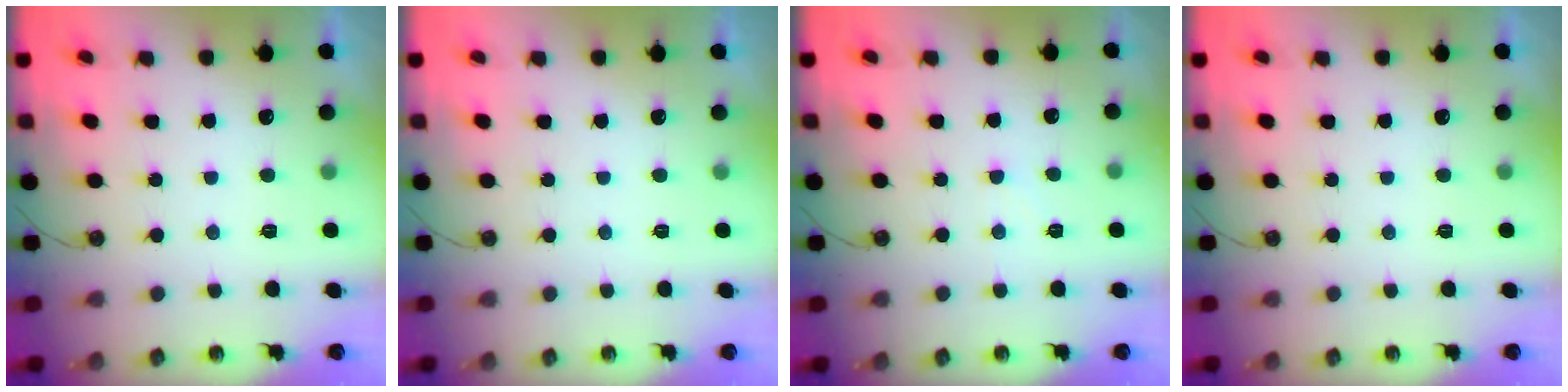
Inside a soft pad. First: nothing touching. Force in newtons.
{"total": 0.0}
{"total": 3.0, "press": 3.0, "slide": 0.4}
{"total": 0.0}